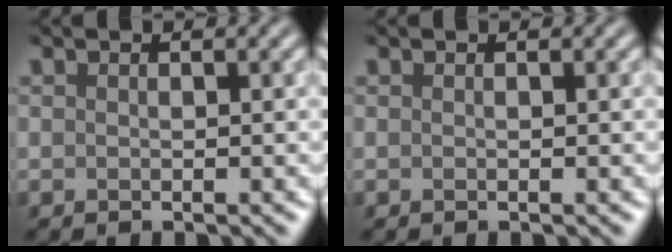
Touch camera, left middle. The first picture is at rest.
{"total": 0.0}